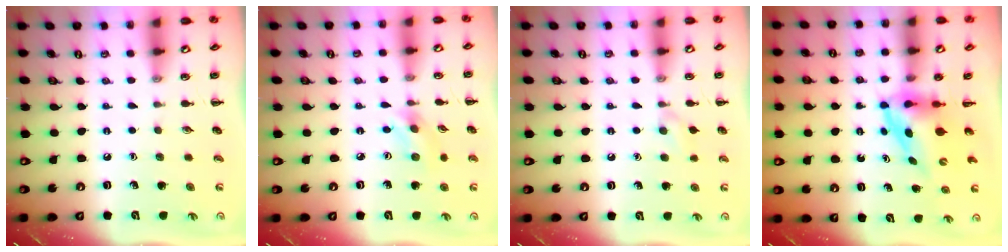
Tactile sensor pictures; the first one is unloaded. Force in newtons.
{"total": 2.8, "press": 2.7, "slide": 0.6}
{"total": 5.5, "press": 5.1, "slide": 2.1}
{"total": 4.0, "press": 3.9, "slide": 0.8}